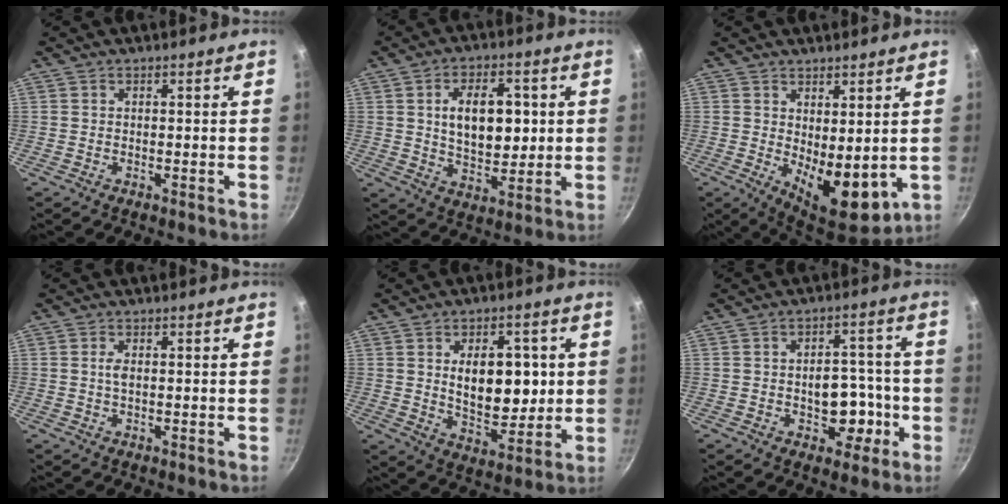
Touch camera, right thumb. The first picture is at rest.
{"total": 12.6, "force": [2.1, 7.5, 9.9], "torque": [-0.126, -0.006, 0.038]}
{"total": 10.3, "force": [0.6, 5.0, 8.9], "torque": [-0.105, -0.030, 0.021]}
{"total": 1.6, "force": [0.2, 0.6, 1.4], "torque": [-0.028, 0.000, 0.004]}
{"total": 13.8, "force": [1.9, 8.2, 10.9], "torque": [-0.115, -0.019, 0.036]}
{"total": 9.3, "force": [-2.6, 6.3, 6.3], "torque": [-0.042, 0.024, -0.029]}